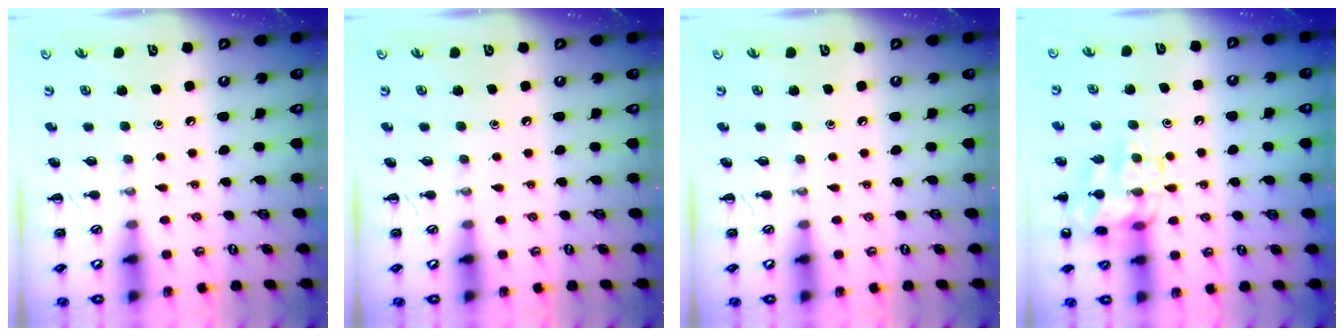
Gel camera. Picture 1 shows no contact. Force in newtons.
{"total": 0.0}
{"total": 0.0}
{"total": 15.2, "press": 15.1, "slide": 1.9}